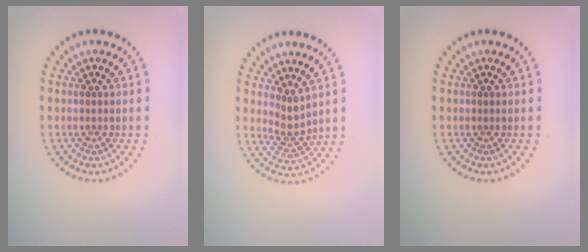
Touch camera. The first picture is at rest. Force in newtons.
{"total": 2.2, "press": 1.5, "slide": 1.6}
{"total": 0.0}